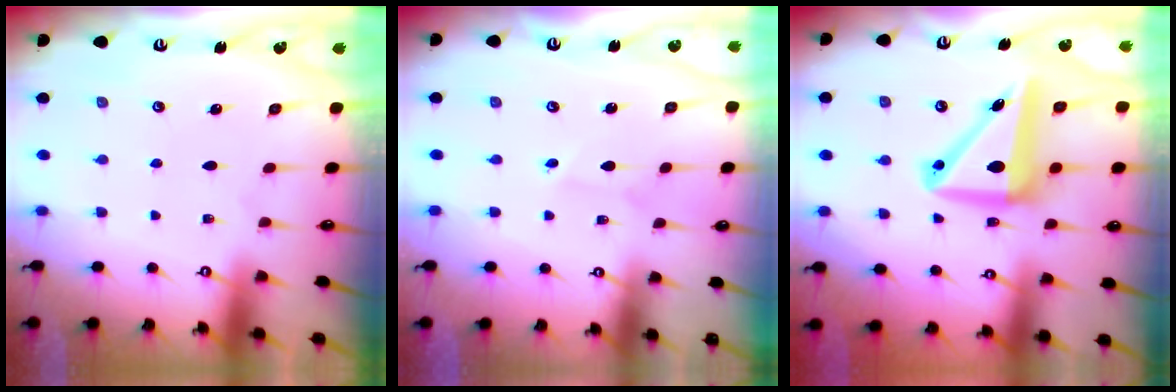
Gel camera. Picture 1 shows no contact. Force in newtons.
{"total": 2.0, "press": 2.0, "slide": 0.2}
{"total": 12.1, "press": 11.8, "slide": 2.6}